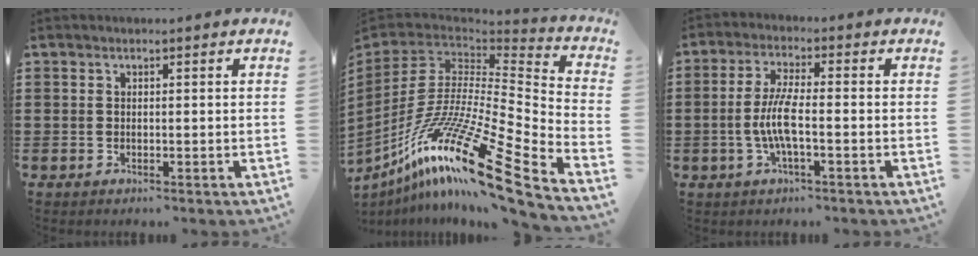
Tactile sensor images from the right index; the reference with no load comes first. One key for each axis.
{"total": 21.2, "fx": -12.3, "fy": 4.9, "fz": 16.6, "tx": -0.352, "ty": 0.019, "tz": -0.232}
{"total": 5.7, "fx": -1.4, "fy": 1.3, "fz": 5.4, "tx": -0.123, "ty": -0.005, "tz": -0.035}